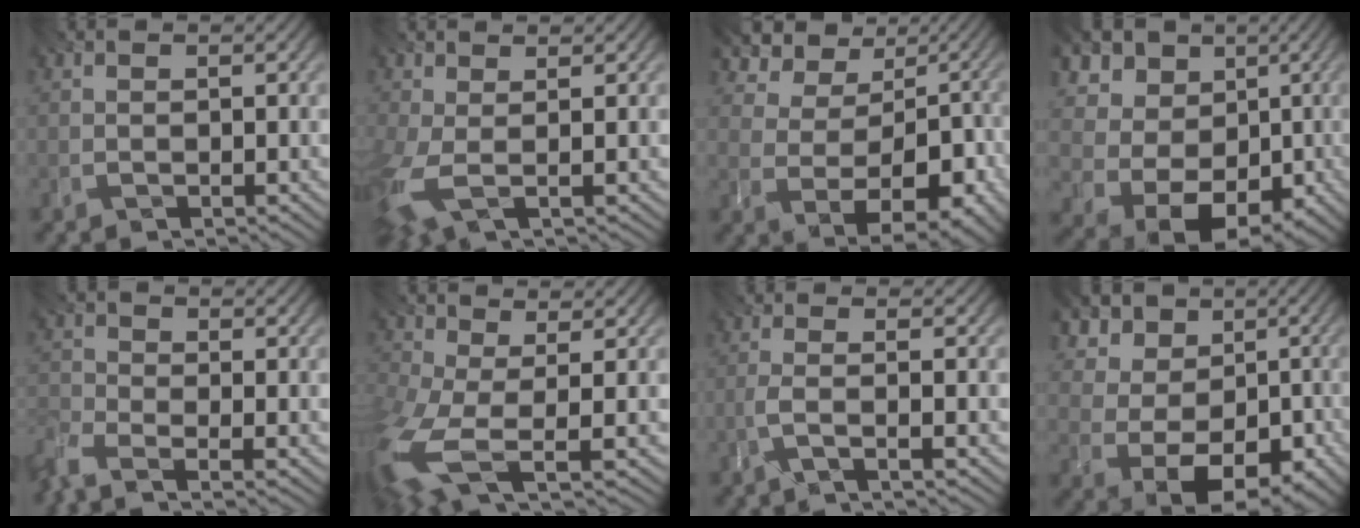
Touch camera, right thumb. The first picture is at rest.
{"total": 4.6, "force": [0.1, 2.1, 4.1], "torque": [-0.108, 0.002, -0.006]}
{"total": 8.6, "force": [0.9, 6.4, 5.6], "torque": [-0.087, -0.007, 0.021]}
{"total": 14.9, "force": [0.1, 12.6, 8.0], "torque": [-0.208, -0.001, 0.019]}
{"total": 4.7, "force": [-3.9, 1.6, 2.2], "torque": [-0.051, -0.010, -0.097]}
{"total": 9.4, "force": [-2.7, 4.6, 7.7], "torque": [-0.206, -0.025, -0.057]}
{"total": 2.4, "force": [-1.7, 0.1, 1.7], "torque": [-0.021, 0.005, -0.044]}
{"total": 9.5, "force": [0.5, 7.7, 5.6], "torque": [-0.121, 0.004, 0.013]}